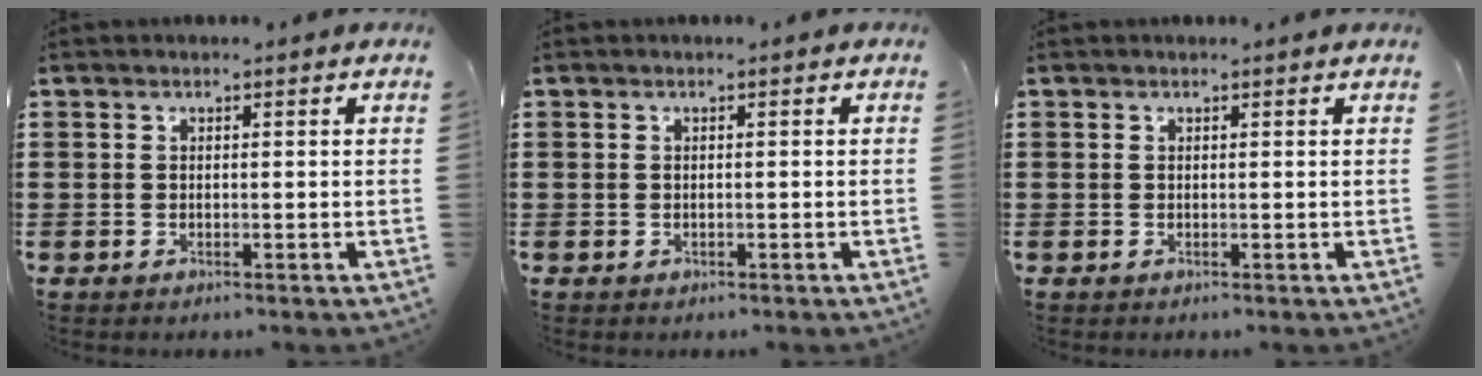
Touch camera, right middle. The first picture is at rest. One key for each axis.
{"total": 0.0}
{"total": 0.0}